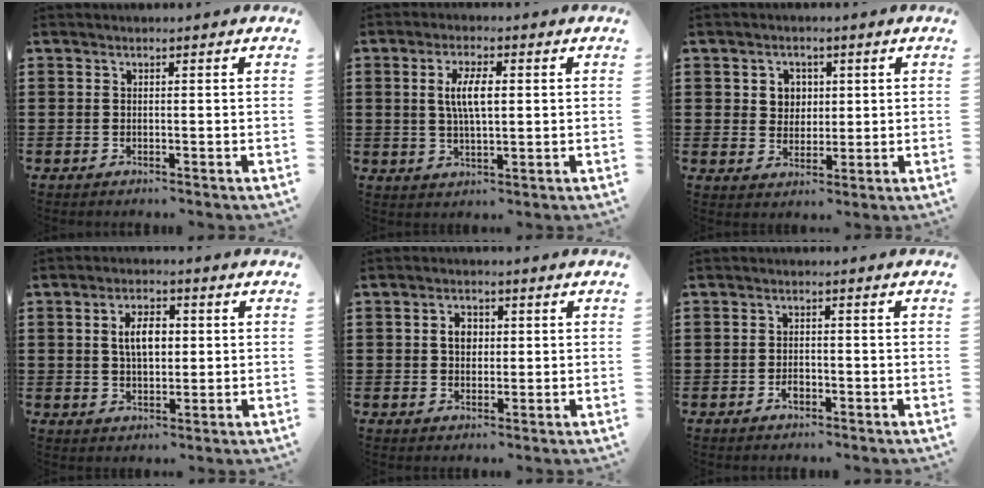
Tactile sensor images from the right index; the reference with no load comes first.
{"total": 5.6, "force": [0.8, 1.8, 5.2], "torque": [-0.104, 0.008, 0.012]}
{"total": 3.7, "force": [1.1, 3.3, 1.0], "torque": [-0.027, 0.009, 0.015]}
{"total": 5.1, "force": [0.9, 2.7, 4.2], "torque": [-0.080, 0.008, 0.011]}
{"total": 3.1, "force": [0.5, 2.3, 2.1], "torque": [-0.047, 0.011, 0.007]}
{"total": 1.7, "force": [-0.9, 1.0, 1.1], "torque": [-0.022, -0.001, -0.016]}